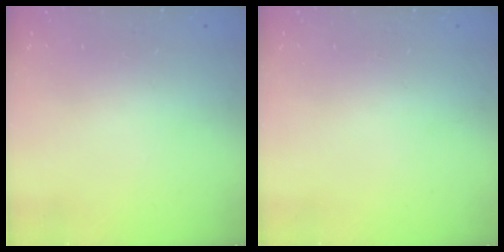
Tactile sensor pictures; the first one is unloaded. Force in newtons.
{"total": 0.0}